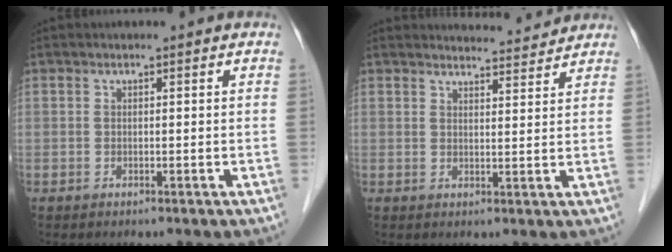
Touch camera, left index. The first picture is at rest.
{"total": 5.3, "force": [5.3, 0.3, 0.1], "torque": [-0.009, 0.001, 0.066]}